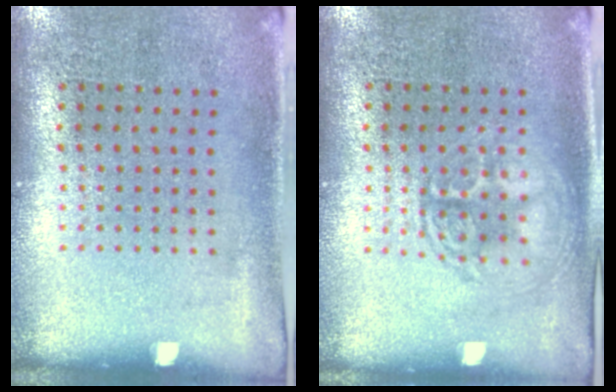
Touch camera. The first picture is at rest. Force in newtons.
{"total": 1.4, "press": 1.4, "slide": 0.1}